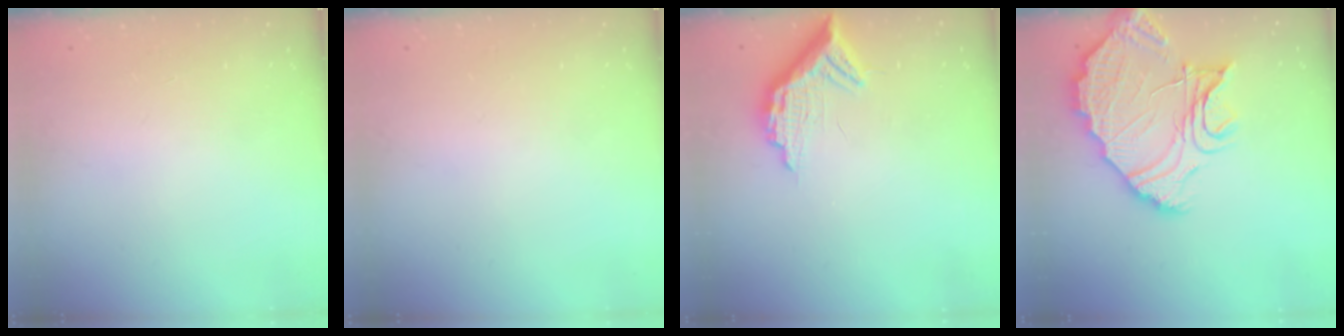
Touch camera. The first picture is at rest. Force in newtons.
{"total": 0.0}
{"total": 12.5, "press": 12.5, "slide": 0.7}
{"total": 21.1, "press": 21.1, "slide": 1.6}